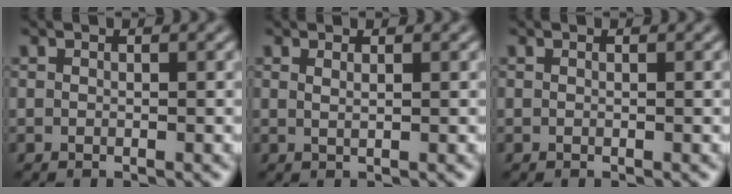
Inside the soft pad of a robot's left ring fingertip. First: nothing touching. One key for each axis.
{"total": 0.8, "fx": 0.4, "fy": 0.2, "fz": 0.6, "tx": -0.006, "ty": -0.002, "tz": 0.006}
{"total": 0.0}